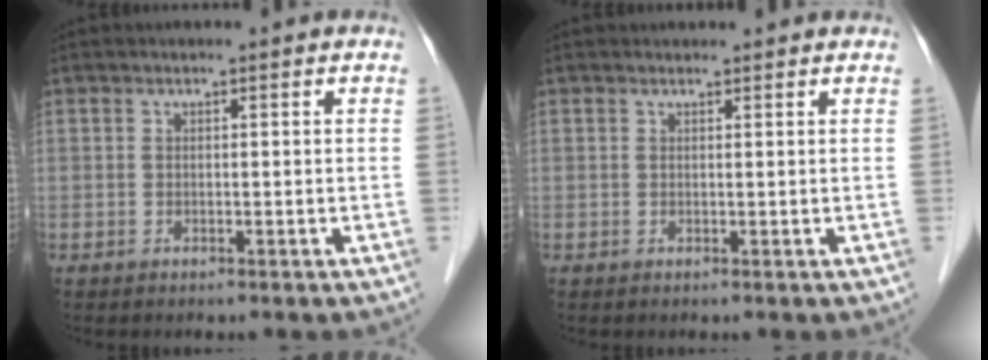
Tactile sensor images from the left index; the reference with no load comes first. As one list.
[{"total": 1.9, "force": [1.8, 0.4, 0.3], "torque": [-0.013, 0.012, 0.022]}]